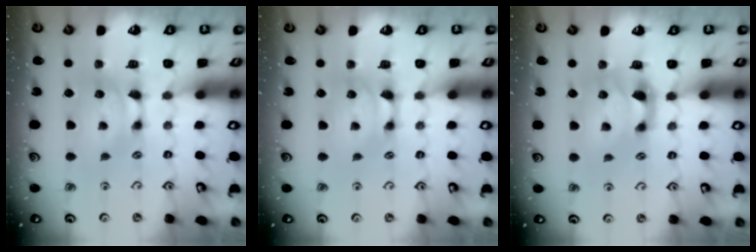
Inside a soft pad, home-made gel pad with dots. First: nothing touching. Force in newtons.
{"total": 0.9, "press": 0.6, "slide": 0.6}
{"total": 1.6, "press": 1.2, "slide": 1.1}